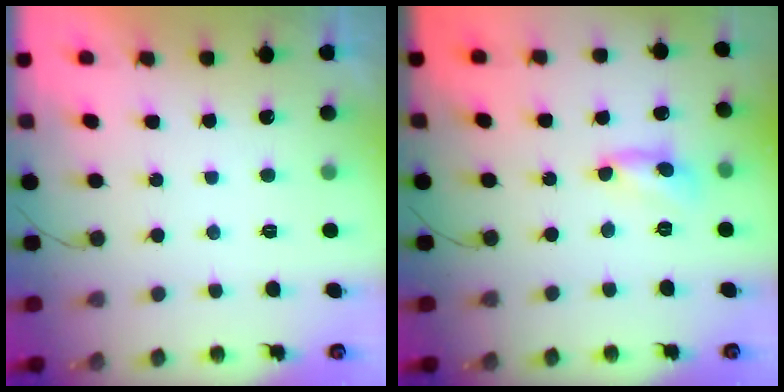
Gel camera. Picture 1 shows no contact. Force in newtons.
{"total": 3.6, "press": 3.6, "slide": 0.2}